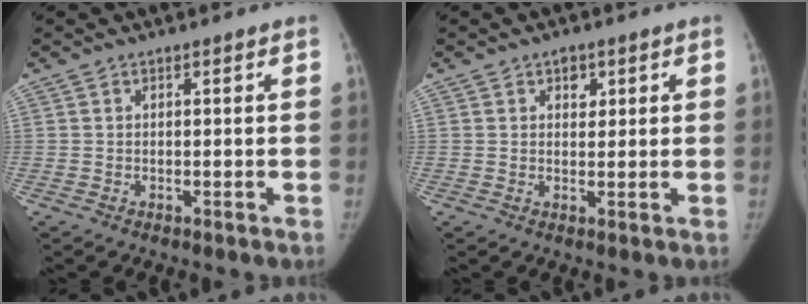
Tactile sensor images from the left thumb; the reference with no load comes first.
{"total": 2.7, "force": [1.3, 2.0, 1.3], "torque": [0.001, -0.005, 0.017]}